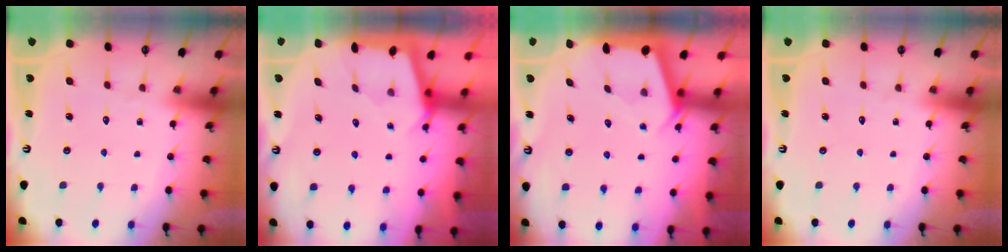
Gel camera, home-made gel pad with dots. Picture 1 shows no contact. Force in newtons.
{"total": 2.2, "press": 2.2, "slide": 0.3}
{"total": 2.4, "press": 2.4, "slide": 0.3}
{"total": 0.0}